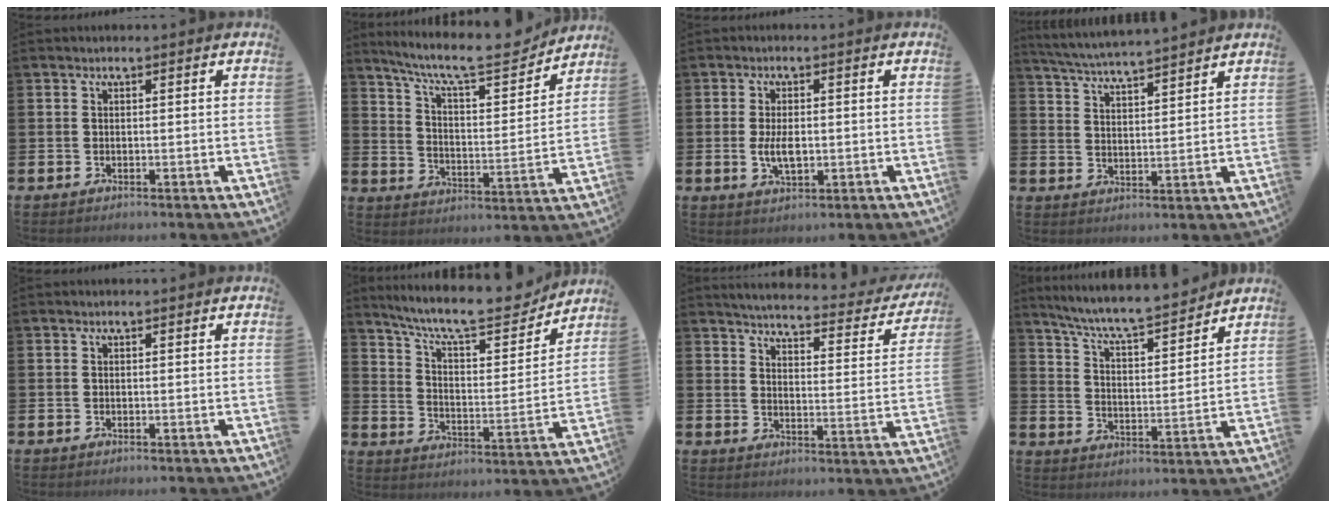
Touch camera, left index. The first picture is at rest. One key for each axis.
{"total": 10.2, "fx": 9.1, "fy": 1.9, "fz": 4.2, "tx": -0.108, "ty": -0.061, "tz": 0.151}
{"total": 3.8, "fx": -0.2, "fy": 2.0, "fz": 3.3, "tx": -0.054, "ty": 0.002, "tz": -0.005}
{"total": 5.0, "fx": 5.0, "fy": -0.3, "fz": 0.7, "tx": -0.034, "ty": -0.032, "tz": 0.088}
{"total": 0.0}
{"total": 11.2, "fx": 10.0, "fy": 2.4, "fz": 4.3, "tx": -0.105, "ty": -0.072, "tz": 0.171}
{"total": 3.6, "fx": 3.4, "fy": 0.7, "fz": 0.8, "tx": -0.032, "ty": -0.037, "tz": 0.049}
{"total": 7.5, "fx": 7.2, "fy": 0.5, "fz": 2.3, "tx": -0.079, "ty": -0.052, "tz": 0.124}